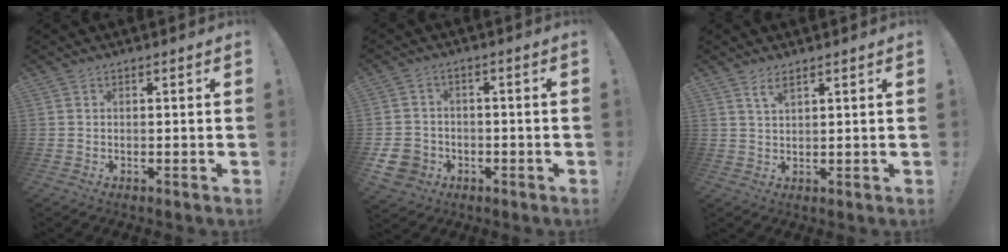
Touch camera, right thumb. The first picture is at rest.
{"total": 7.9, "force": [-3.4, 6.7, 2.6], "torque": [-0.057, 0.021, -0.060]}
{"total": 3.0, "force": [2.0, 0.7, 2.1], "torque": [-0.037, -0.009, 0.034]}